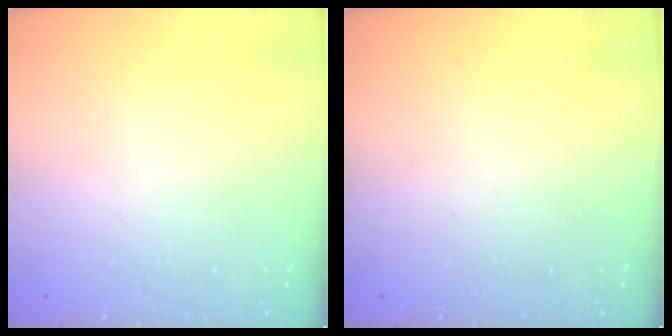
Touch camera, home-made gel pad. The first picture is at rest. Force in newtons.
{"total": 0.0}